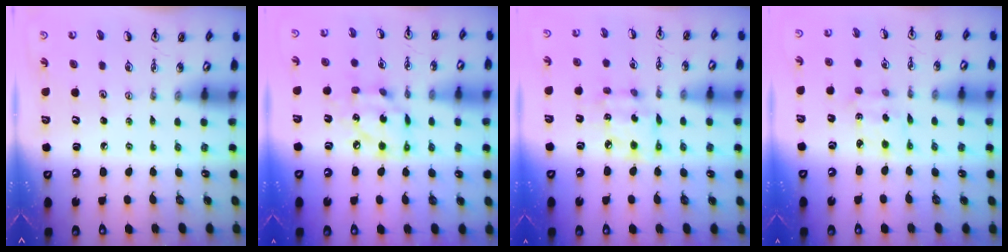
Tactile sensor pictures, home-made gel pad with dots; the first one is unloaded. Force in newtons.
{"total": 12.0, "press": 12.0, "slide": 0.8}
{"total": 7.8, "press": 7.8, "slide": 0.5}
{"total": 2.4, "press": 2.3, "slide": 0.8}